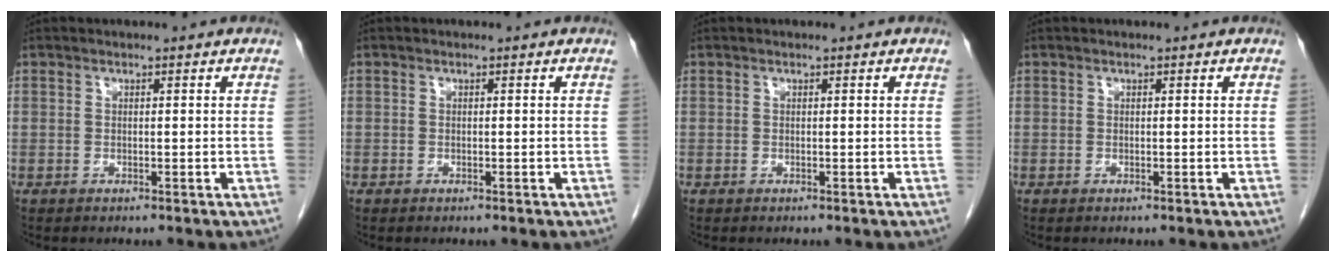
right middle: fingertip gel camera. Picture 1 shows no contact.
{"total": 0.0}
{"total": 0.0}
{"total": 0.0}